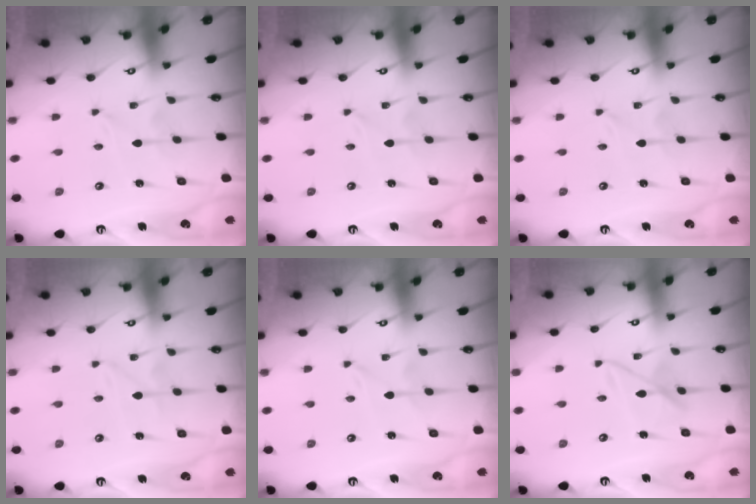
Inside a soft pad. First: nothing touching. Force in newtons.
{"total": 0.0}
{"total": 0.0}
{"total": 1.5, "press": 1.5, "slide": 0.2}
{"total": 0.0}
{"total": 6.9, "press": 6.9, "slide": 0.4}